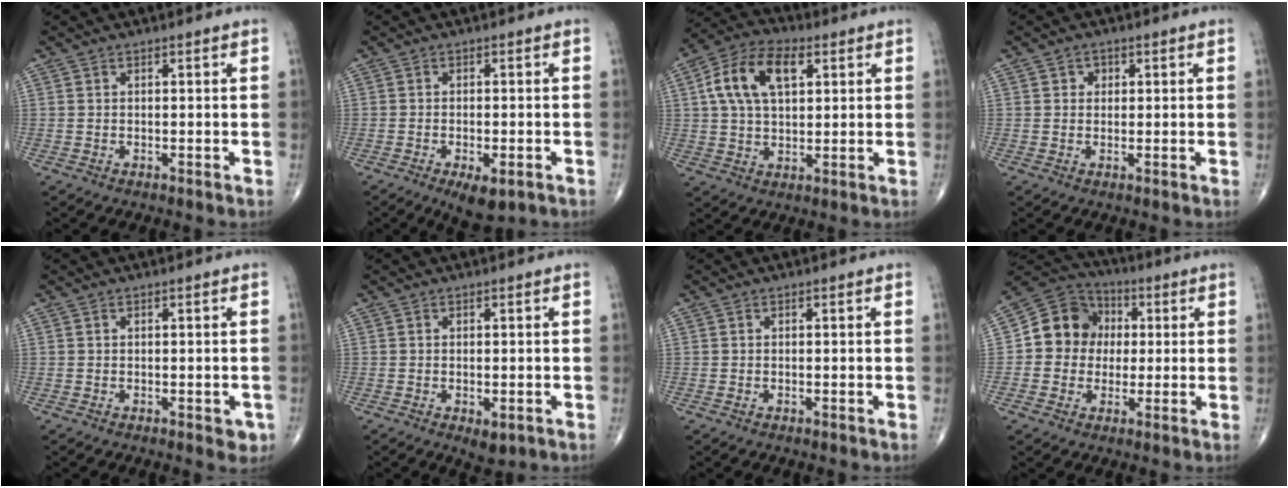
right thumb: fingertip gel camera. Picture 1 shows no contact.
{"total": 5.9, "force": [-2.8, 2.4, 4.6], "torque": [-0.067, -0.002, -0.036]}
{"total": 12.9, "force": [3.9, 7.4, 9.7], "torque": [-0.175, 0.014, 0.066]}
{"total": 1.9, "force": [0.6, 1.7, 0.6], "torque": [0.002, 0.000, 0.004]}
{"total": 2.4, "force": [-0.8, 1.3, 1.9], "torque": [-0.006, 0.001, -0.008]}
{"total": 3.0, "force": [-1.0, 1.5, 2.4], "torque": [-0.032, -0.006, -0.008]}
{"total": 0.0}
{"total": 11.5, "force": [0.9, 10.5, 4.7], "torque": [-0.045, 0.022, 0.003]}